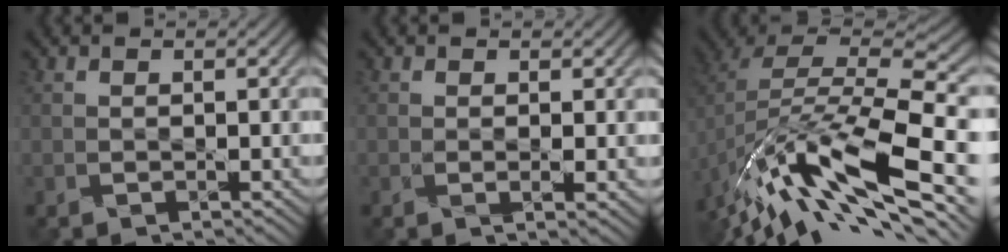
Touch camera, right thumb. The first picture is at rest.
{"total": 1.4, "force": [0.0, 0.1, 1.4], "torque": [-0.029, -0.003, -0.002]}
{"total": 16.2, "force": [-7.9, 6.3, 12.6], "torque": [-0.268, -0.006, -0.147]}